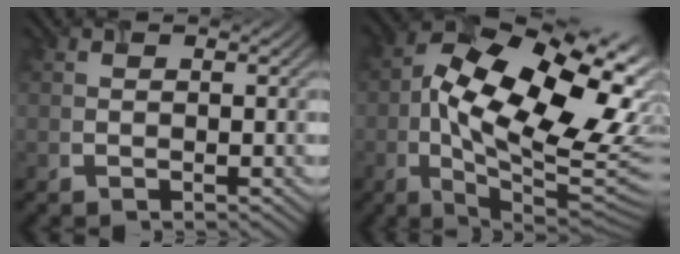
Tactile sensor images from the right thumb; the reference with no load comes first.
{"total": 17.4, "force": [0.3, 9.1, 14.8], "torque": [-0.260, -0.011, 0.010]}